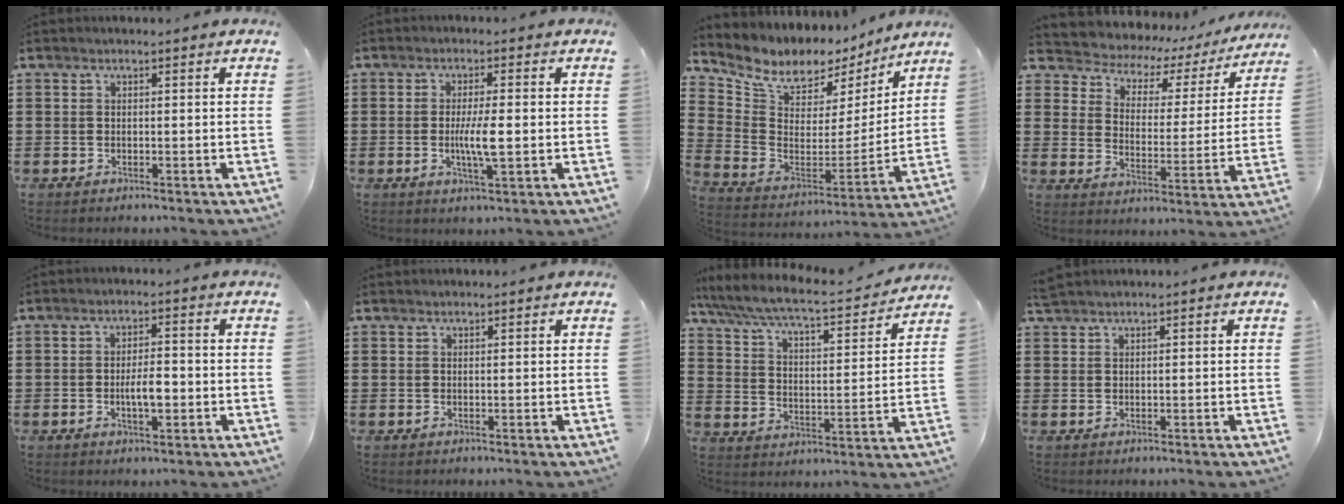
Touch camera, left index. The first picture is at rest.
{"total": 5.3, "force": [-0.4, 0.8, 5.2], "torque": [-0.097, -0.004, -0.011]}
{"total": 8.0, "force": [6.5, 4.1, 2.3], "torque": [-0.072, -0.048, 0.113]}
{"total": 3.3, "force": [2.6, 1.9, 0.7], "torque": [-0.037, -0.026, 0.033]}
{"total": 4.1, "force": [-0.7, 1.5, 3.8], "torque": [-0.060, 0.002, -0.015]}
{"total": 0.6, "force": [0.6, 0.1, 0.1], "torque": [-0.003, 0.000, 0.012]}
{"total": 6.3, "force": [5.7, 0.4, 2.7], "torque": [-0.078, -0.039, 0.091]}
{"total": 1.3, "force": [1.2, 0.1, 0.4], "torque": [-0.011, 0.000, 0.024]}